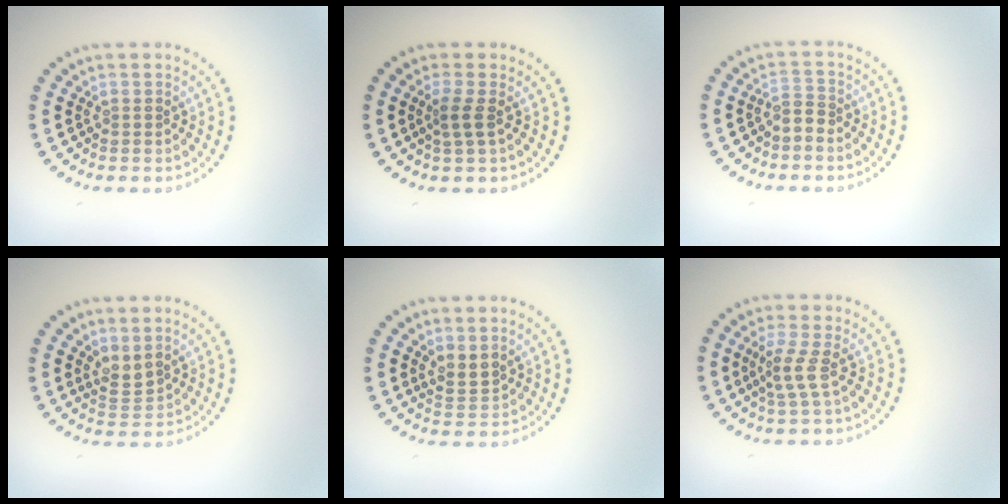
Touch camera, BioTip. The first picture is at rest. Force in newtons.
{"total": 1.6, "press": 1.3, "slide": 1.0}
{"total": 1.4, "press": 1.0, "slide": 1.0}
{"total": 1.7, "press": 1.3, "slide": 1.1}
{"total": 1.7, "press": 1.5, "slide": 0.9}
{"total": 2.1, "press": 1.5, "slide": 1.5}